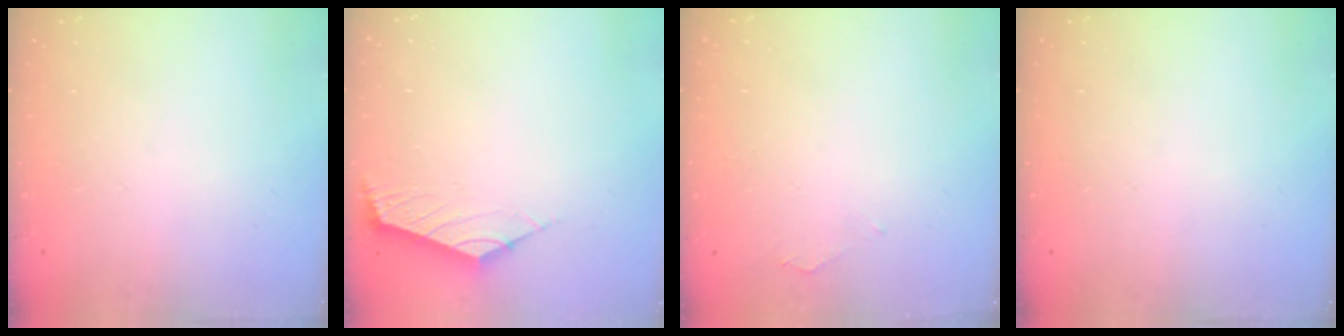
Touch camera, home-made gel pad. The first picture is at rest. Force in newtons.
{"total": 2.4, "press": 2.3, "slide": 0.6}
{"total": 1.0, "press": 1.0, "slide": 0.2}
{"total": 0.0}